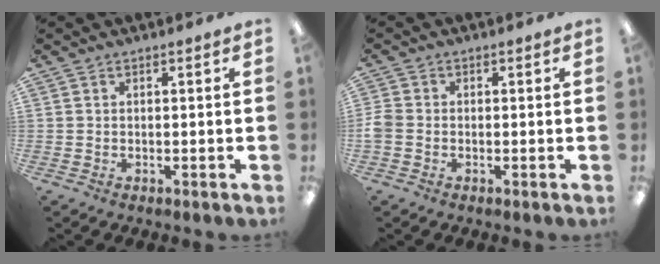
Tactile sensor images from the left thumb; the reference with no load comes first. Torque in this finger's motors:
{"motor_torque": [0.04, 0.24, 0.11, -0.20, 0.00]}